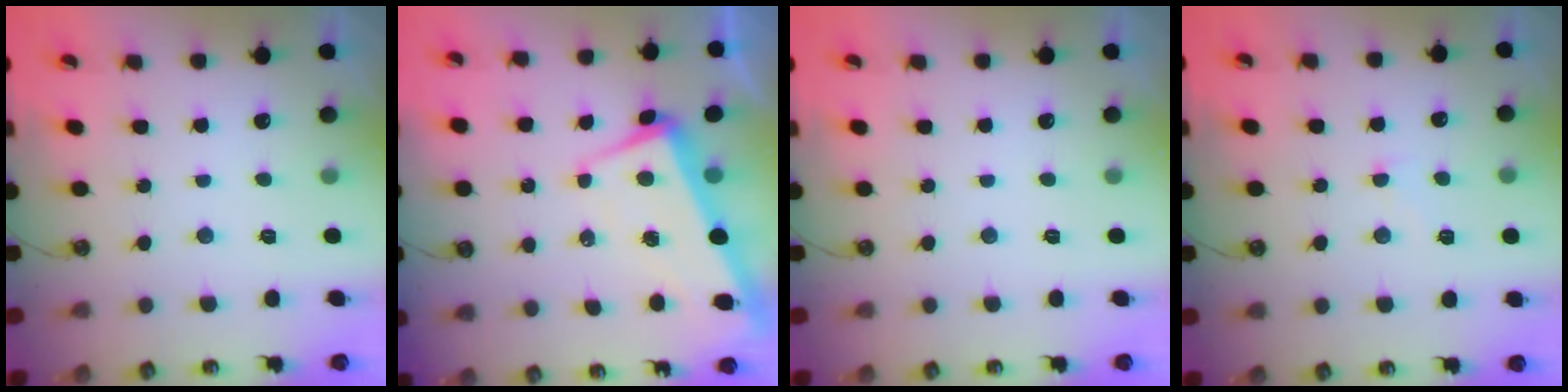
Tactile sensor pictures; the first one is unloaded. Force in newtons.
{"total": 1.6, "press": 1.3, "slide": 0.9}
{"total": 0.0}
{"total": 4.5, "press": 4.4, "slide": 0.7}